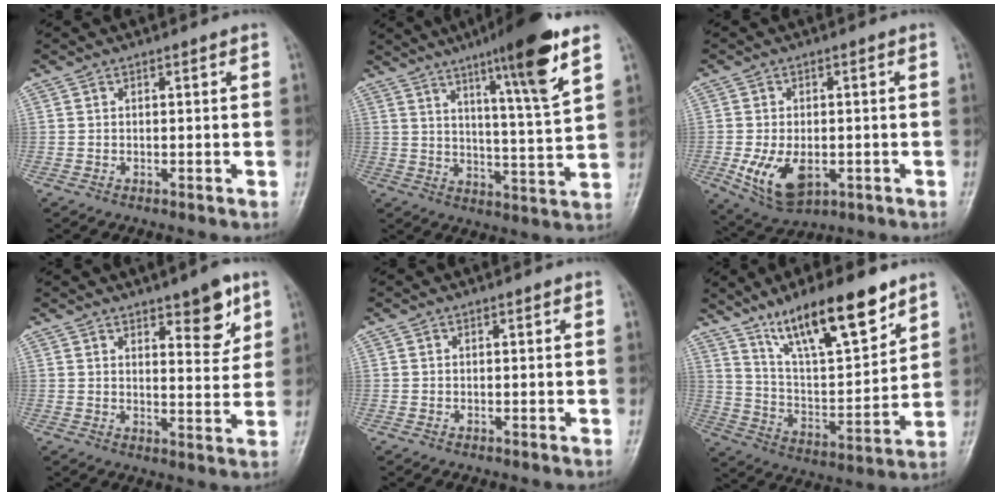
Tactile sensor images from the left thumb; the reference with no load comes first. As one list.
[{"total": 15.1, "force": [8.7, 0.9, 12.3], "torque": [-0.186, -0.047, 0.135]}, {"total": 9.3, "force": [-2.4, 5.6, 7.0], "torque": [-0.124, -0.006, -0.029]}, {"total": 8.0, "force": [4.6, 2.9, 5.8], "torque": [-0.057, -0.030, 0.062]}, {"total": 0.0}, {"total": 18.5, "force": [12.3, 5.3, 12.7], "torque": [-0.183, -0.059, 0.224]}]